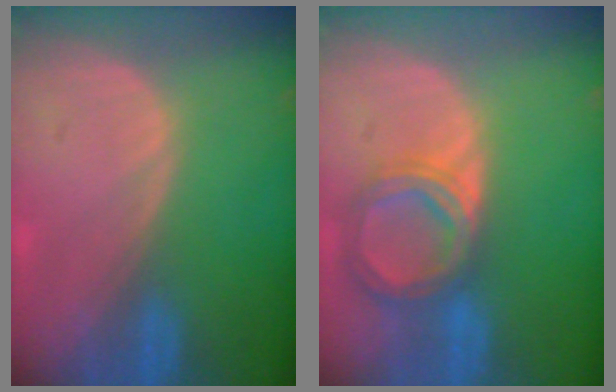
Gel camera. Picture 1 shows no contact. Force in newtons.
{"total": 6.6, "press": 6.1, "slide": 2.5}